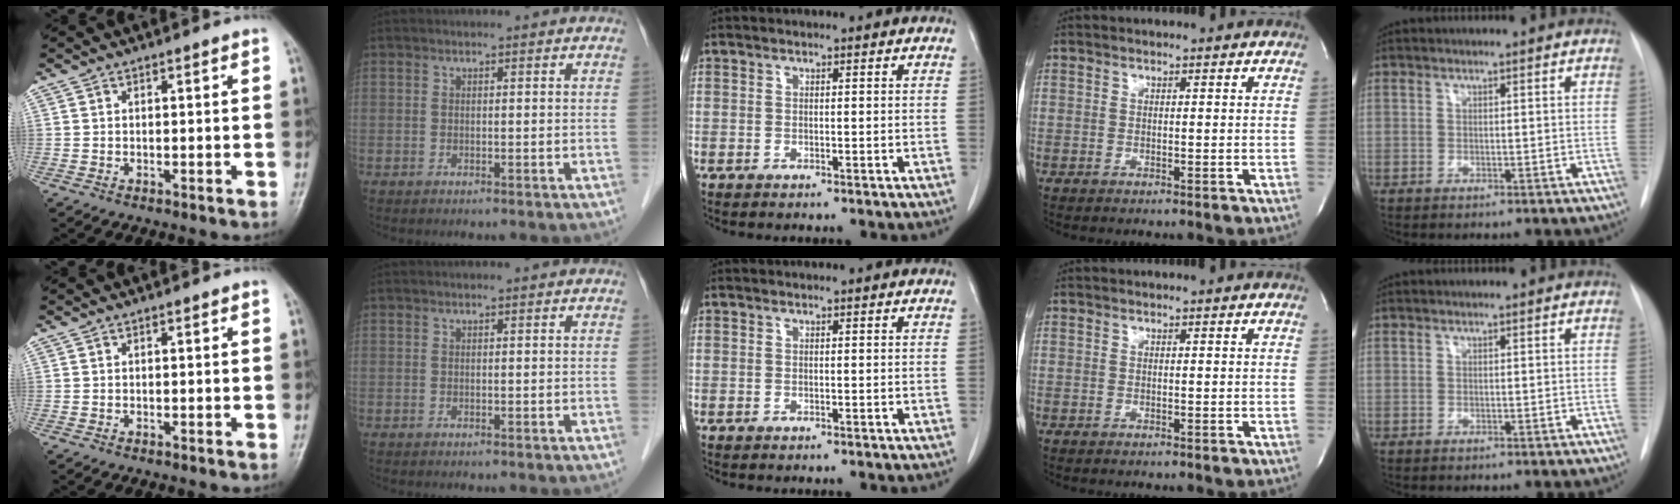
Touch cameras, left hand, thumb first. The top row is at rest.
{}